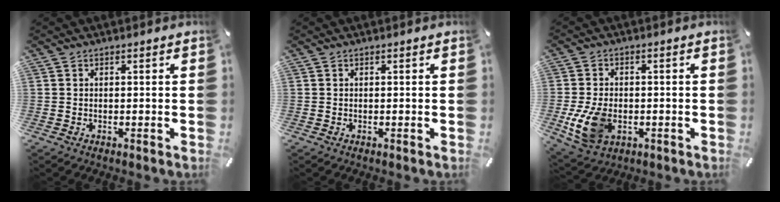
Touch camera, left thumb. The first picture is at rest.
{"total": 0.0}
{"total": 9.9, "force": [-2.2, 6.9, 6.8], "torque": [-0.151, -0.002, -0.039]}